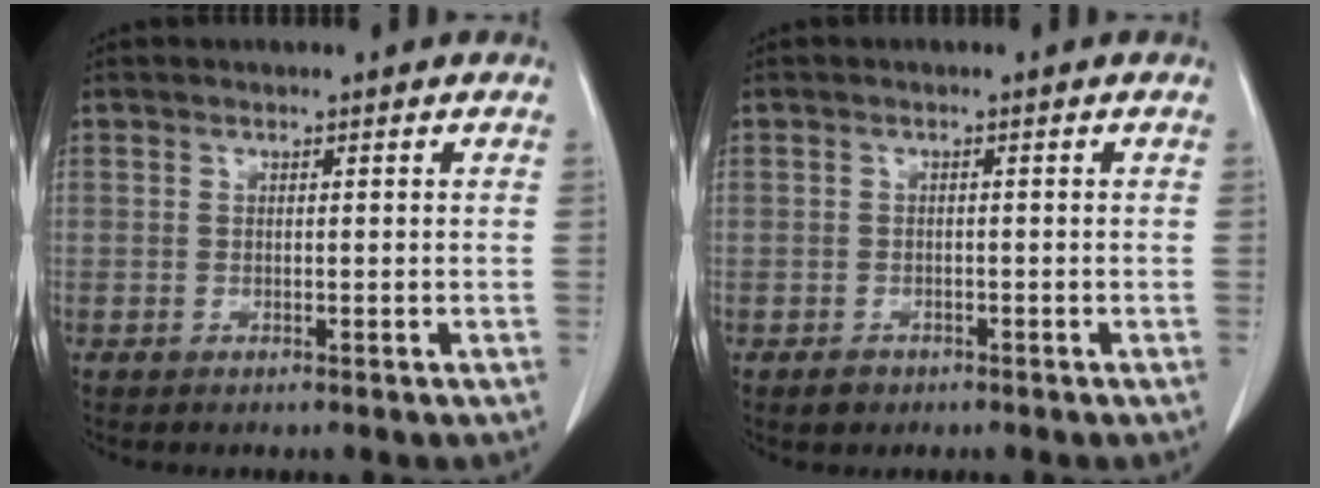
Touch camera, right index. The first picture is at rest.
{"total": 2.1, "force": [-0.9, 1.8, 0.8], "torque": [-0.012, 0.001, -0.004]}